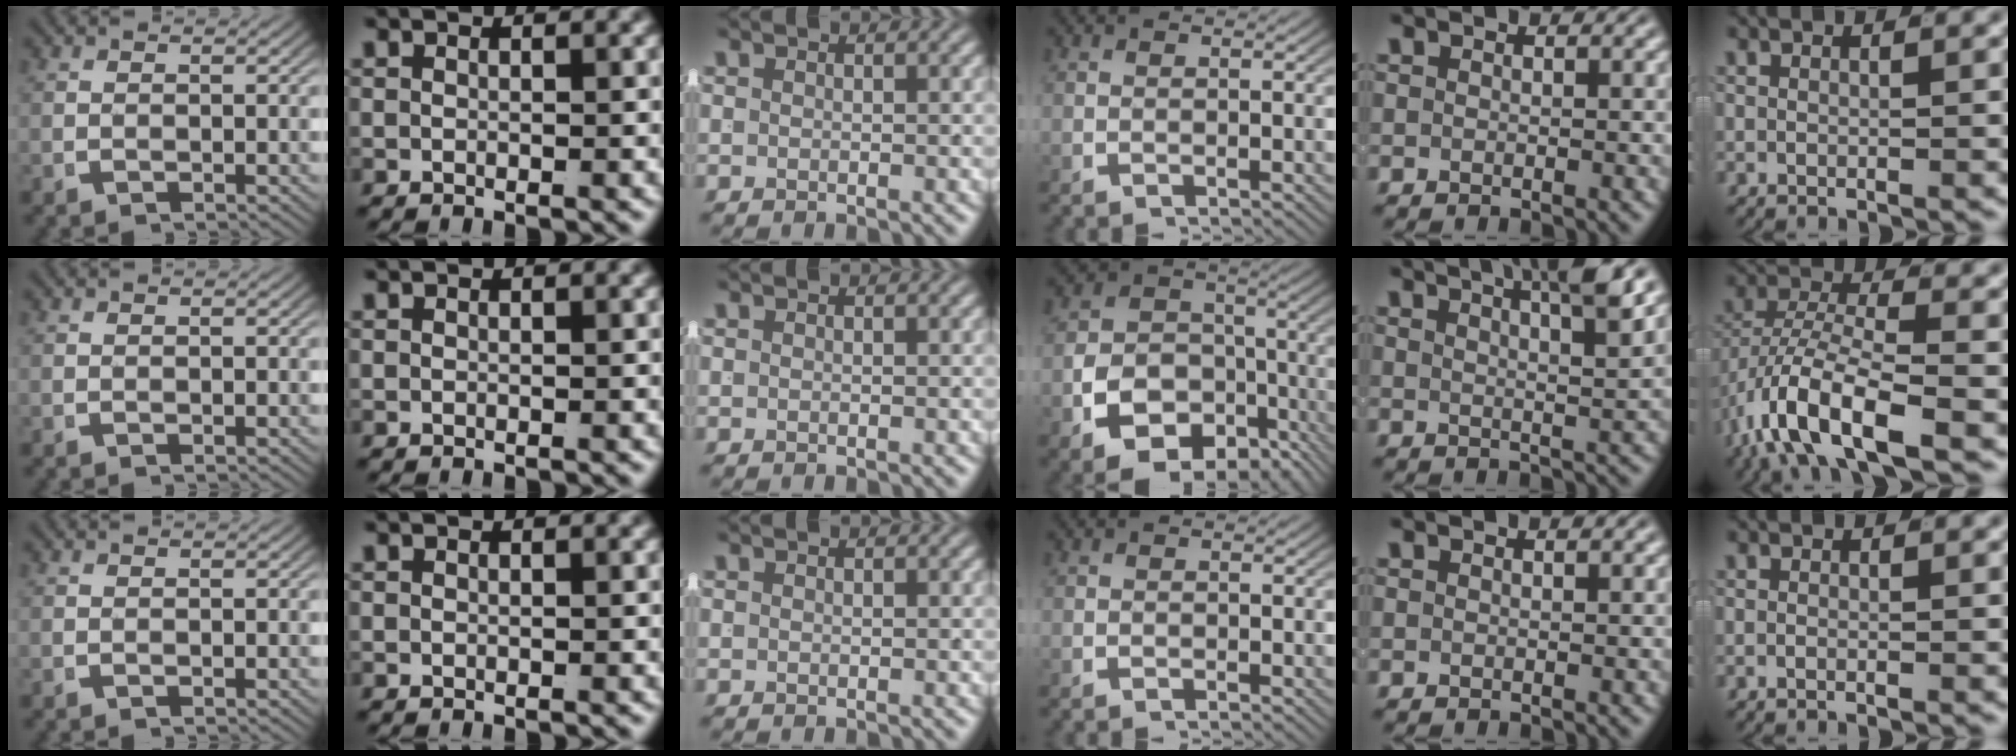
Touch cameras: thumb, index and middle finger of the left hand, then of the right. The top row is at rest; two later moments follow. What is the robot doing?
{"motion": "lift_and_place", "object": "jacket"}